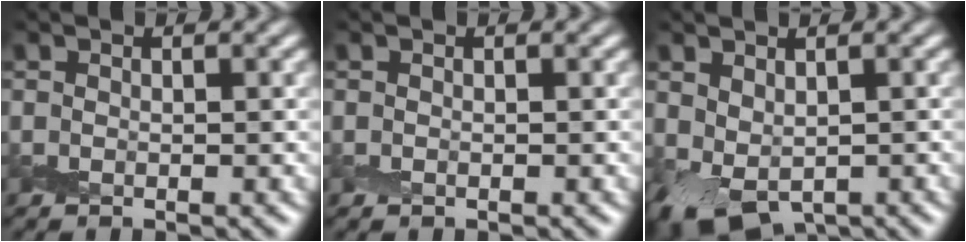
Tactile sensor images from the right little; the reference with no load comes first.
{"total": 0.0}
{"total": 4.4, "force": [-0.9, 2.9, 3.2], "torque": [-0.061, -0.016, -0.003]}